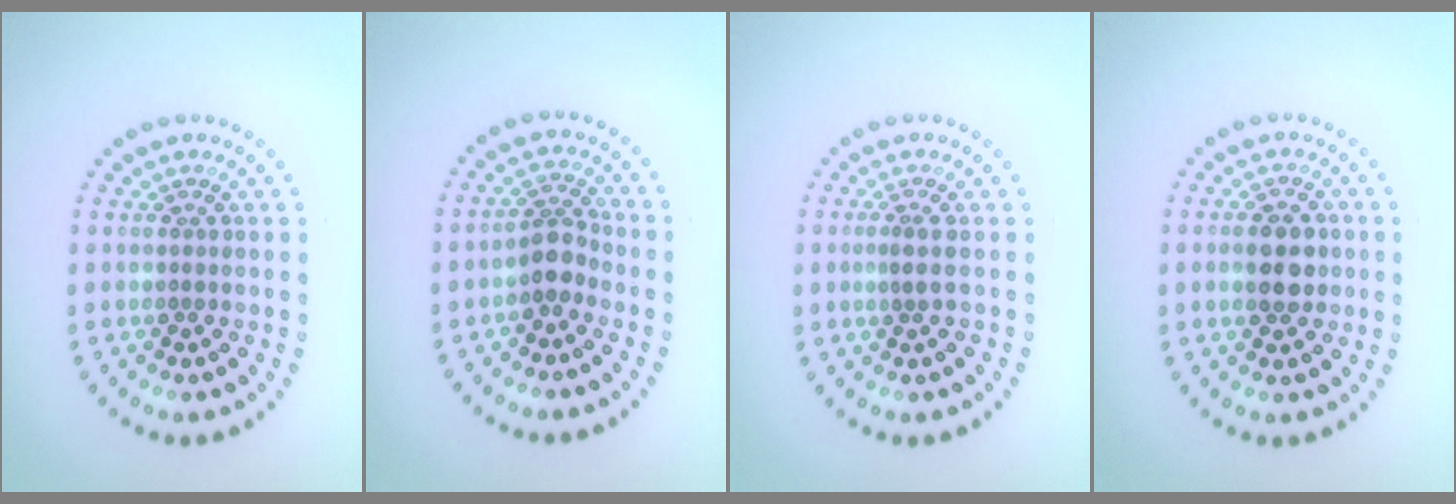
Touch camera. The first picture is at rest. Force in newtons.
{"total": 2.4, "press": 1.9, "slide": 1.4}
{"total": 1.1, "press": 0.7, "slide": 0.9}
{"total": 3.6, "press": 3.6, "slide": 0.2}